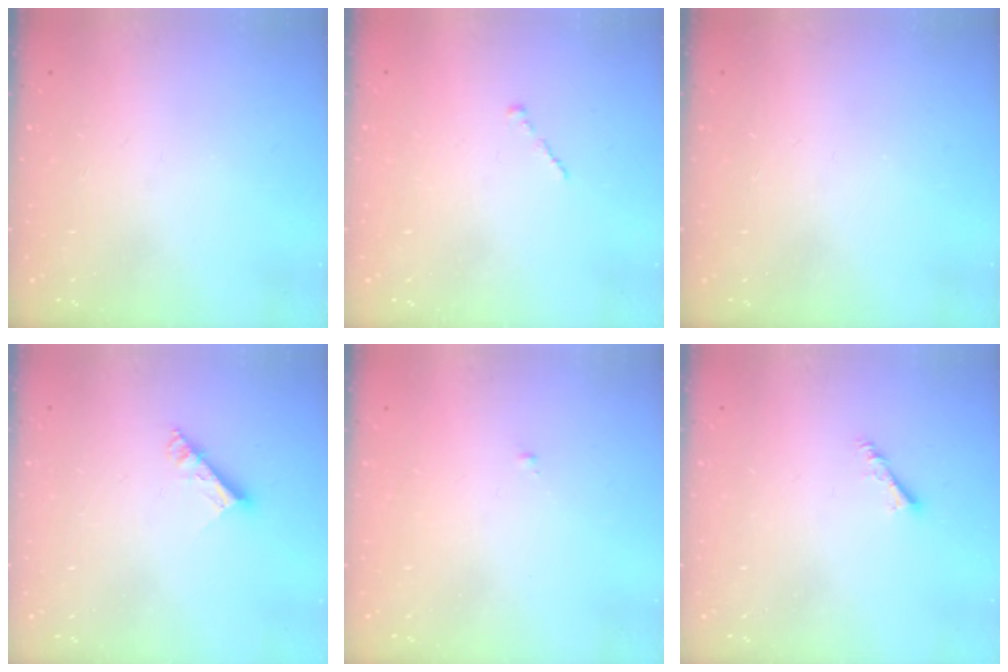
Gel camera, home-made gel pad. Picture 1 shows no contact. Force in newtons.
{"total": 0.0}
{"total": 0.0}
{"total": 6.6, "press": 6.5, "slide": 0.7}
{"total": 0.6, "press": 0.6, "slide": 0.2}
{"total": 3.0, "press": 2.9, "slide": 0.6}